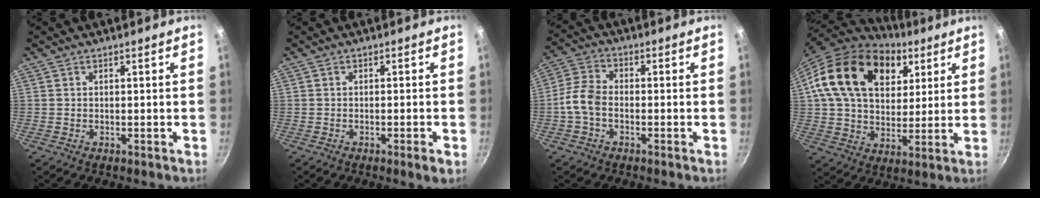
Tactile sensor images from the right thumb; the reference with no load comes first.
{"total": 2.3, "force": [-1.1, 0.1, 2.0], "torque": [-0.041, 0.002, -0.016]}
{"total": 5.8, "force": [-1.8, 3.8, 4.1], "torque": [-0.085, 0.027, -0.047]}
{"total": 22.5, "force": [8.9, 15.4, 13.9], "torque": [-0.210, -0.011, 0.149]}